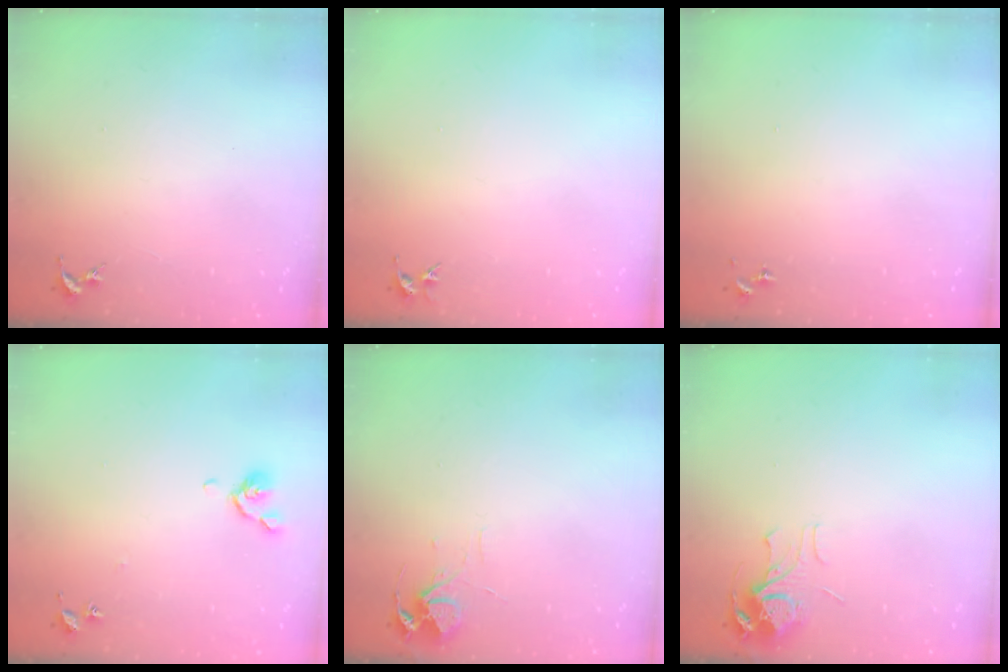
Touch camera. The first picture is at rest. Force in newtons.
{"total": 3.4, "press": 3.4, "slide": 0.4}
{"total": 0.0}
{"total": 5.6, "press": 5.6, "slide": 0.9}
{"total": 7.1, "press": 7.1, "slide": 0.5}
{"total": 7.1, "press": 7.1, "slide": 0.2}